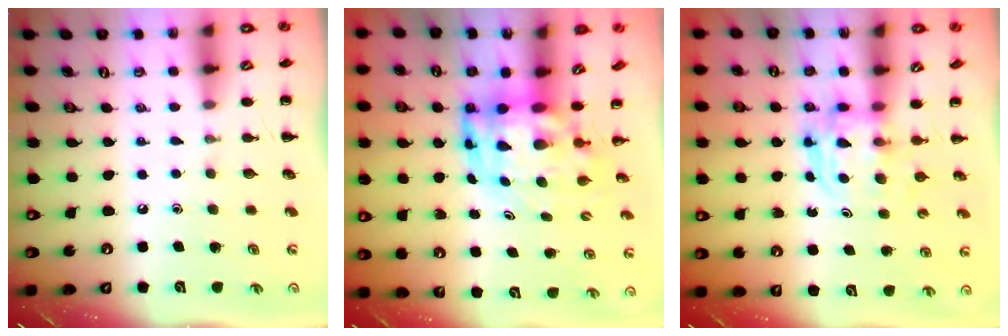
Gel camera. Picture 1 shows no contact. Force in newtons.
{"total": 6.4, "press": 6.2, "slide": 1.6}
{"total": 3.6, "press": 3.6, "slide": 0.2}